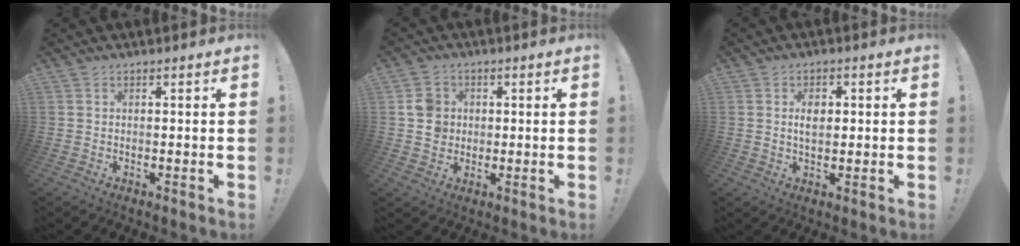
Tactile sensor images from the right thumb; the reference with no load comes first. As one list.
[{"total": 6.7, "force": [1.0, 6.2, 2.2], "torque": [-0.025, 0.006, 0.024]}, {"total": 4.3, "force": [0.5, 2.8, 3.2], "torque": [-0.047, 0.003, 0.005]}]